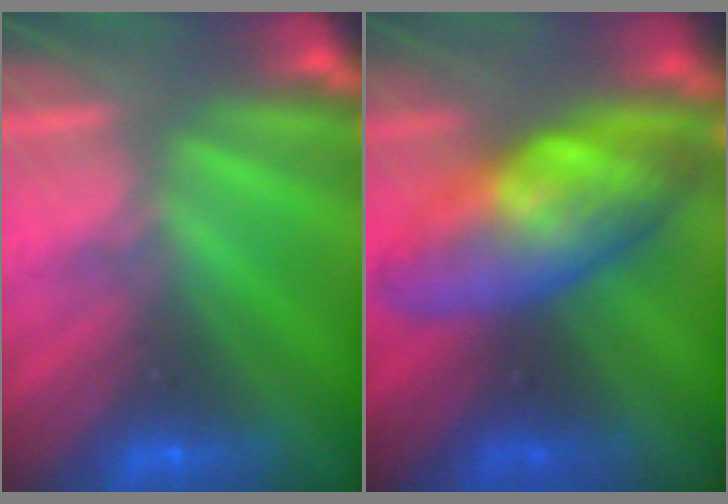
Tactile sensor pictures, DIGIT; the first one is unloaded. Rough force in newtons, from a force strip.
{"total": 7.5}